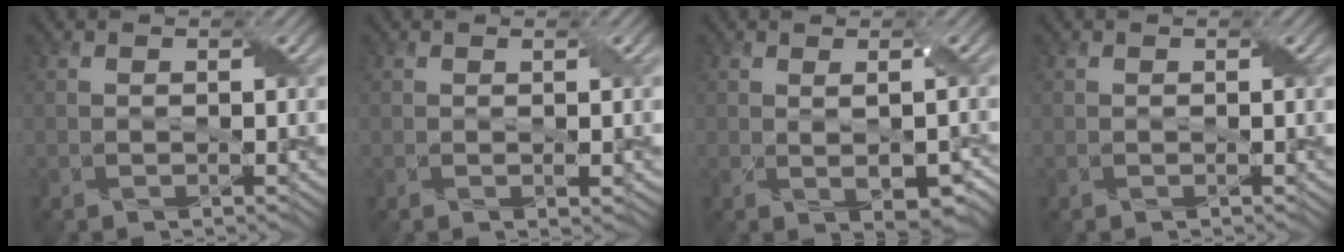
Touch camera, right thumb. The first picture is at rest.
{"total": 1.0, "force": [0.1, 0.1, 1.0], "torque": [-0.018, 0.004, 0.002]}
{"total": 3.7, "force": [-0.2, 1.5, 3.4], "torque": [-0.056, -0.011, 0.011]}
{"total": 0.0}